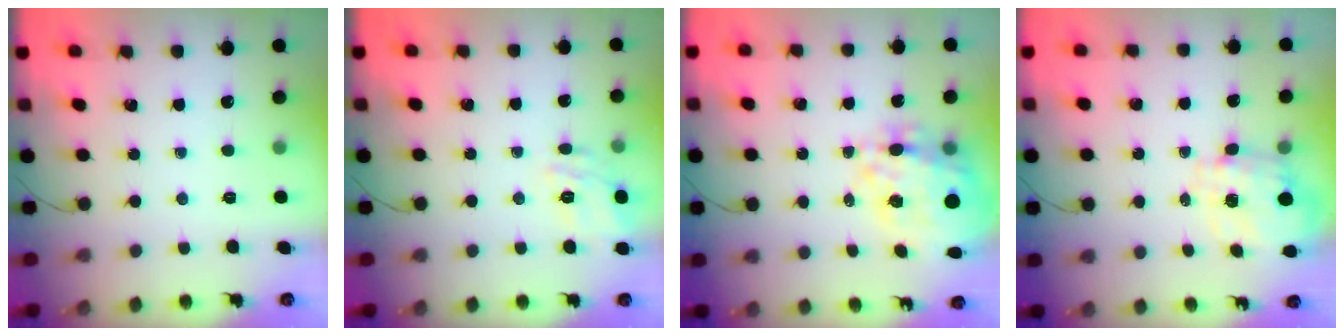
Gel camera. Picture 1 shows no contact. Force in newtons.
{"total": 7.1, "press": 7.0, "slide": 0.7}
{"total": 19.5, "press": 18.9, "slide": 4.9}
{"total": 2.9, "press": 2.7, "slide": 1.2}